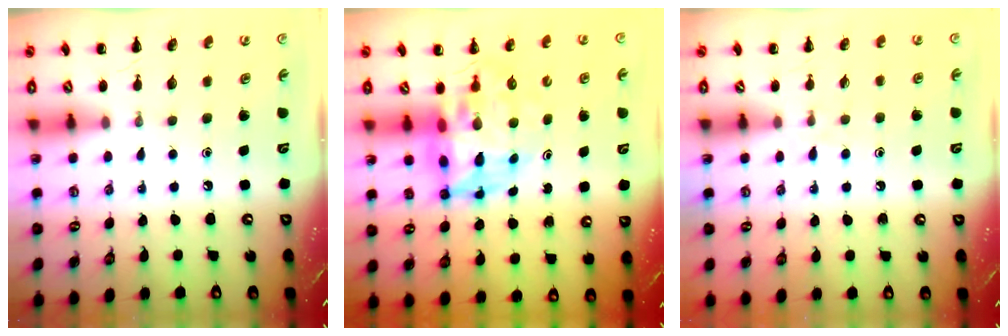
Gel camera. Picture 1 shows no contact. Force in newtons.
{"total": 11.2, "press": 10.8, "slide": 3.3}
{"total": 4.1, "press": 3.9, "slide": 1.3}